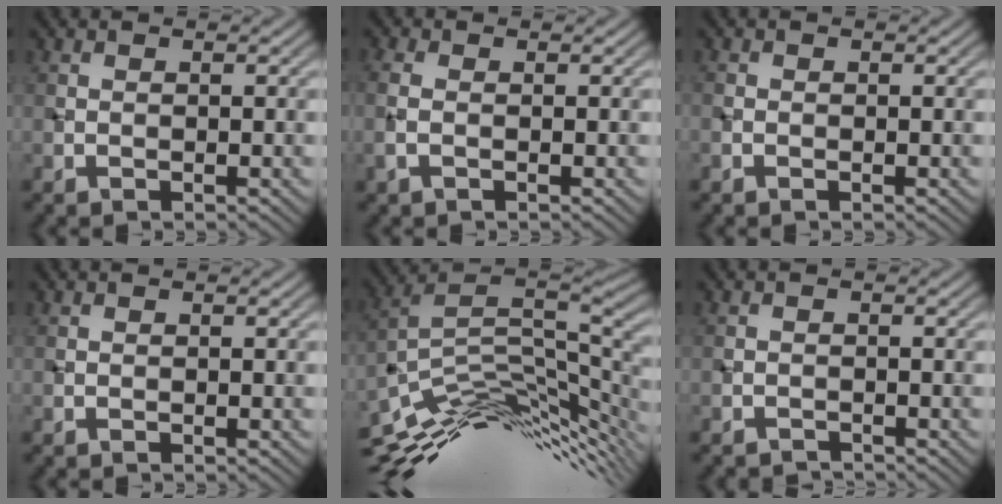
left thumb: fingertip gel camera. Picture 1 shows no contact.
{"total": 2.2, "force": [-0.5, 1.2, 1.8], "torque": [-0.054, 0.000, -0.017]}
{"total": 0.7, "force": [-0.4, 0.5, 0.3], "torque": [-0.007, -0.002, -0.009]}
{"total": 0.0}
{"total": 13.2, "force": [-5.0, 4.2, 11.5], "torque": [-0.217, -0.003, -0.088]}
{"total": 1.3, "force": [-1.3, 0.2, 0.0], "torque": [0.003, -0.002, -0.026]}